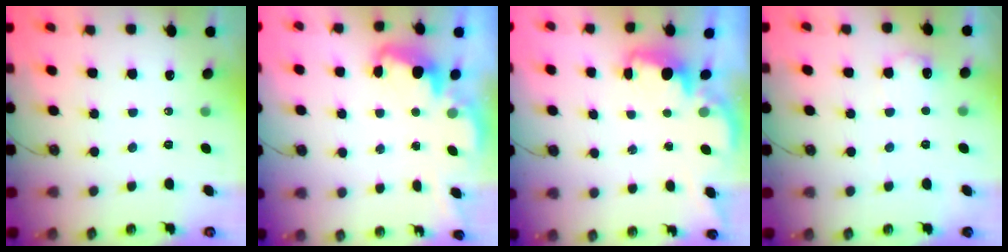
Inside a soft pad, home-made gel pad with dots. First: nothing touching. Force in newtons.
{"total": 2.5, "press": 2.5, "slide": 0.5}
{"total": 2.0, "press": 1.9, "slide": 0.7}
{"total": 7.0, "press": 7.0, "slide": 0.9}